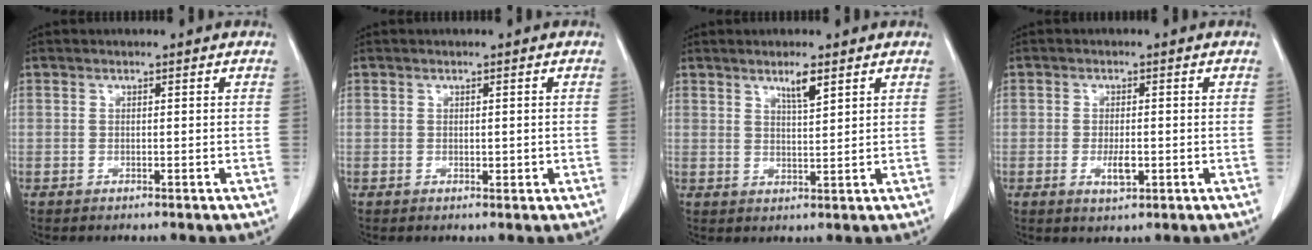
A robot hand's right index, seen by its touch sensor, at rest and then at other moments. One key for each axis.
{"total": 1.2, "fx": -0.1, "fy": 0.6, "fz": 1.1, "tx": -0.013, "ty": -0.002, "tz": 0.001}
{"total": 3.2, "fx": 2.1, "fy": 0.2, "fz": 2.4, "tx": -0.044, "ty": -0.005, "tz": 0.038}
{"total": 3.2, "fx": -0.8, "fy": 1.2, "fz": 2.9, "tx": -0.052, "ty": -0.002, "tz": -0.009}